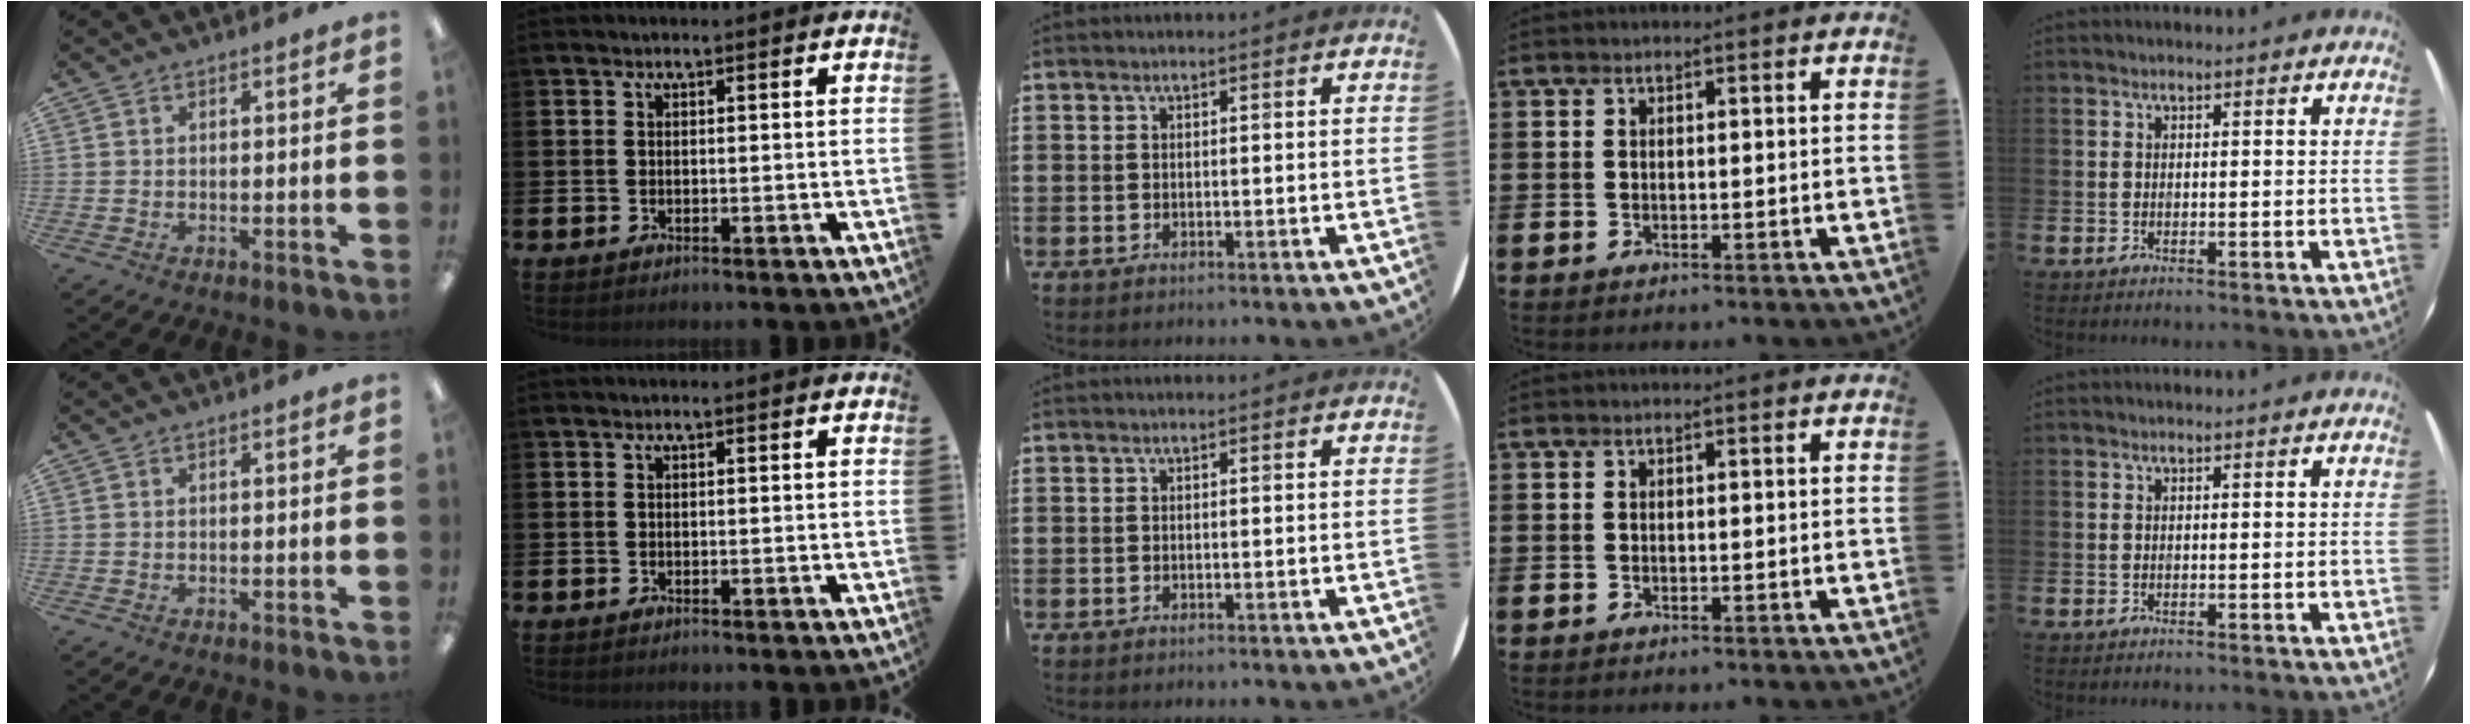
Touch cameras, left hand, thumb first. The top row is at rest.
{}